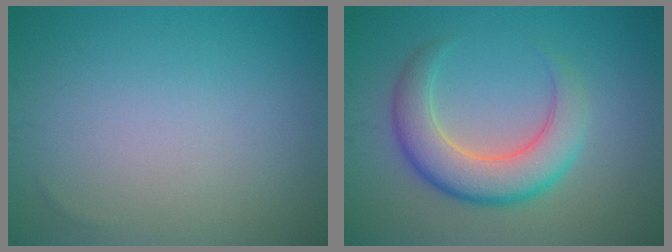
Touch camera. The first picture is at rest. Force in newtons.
{"total": 6.0, "press": 6.0, "slide": 0.5}